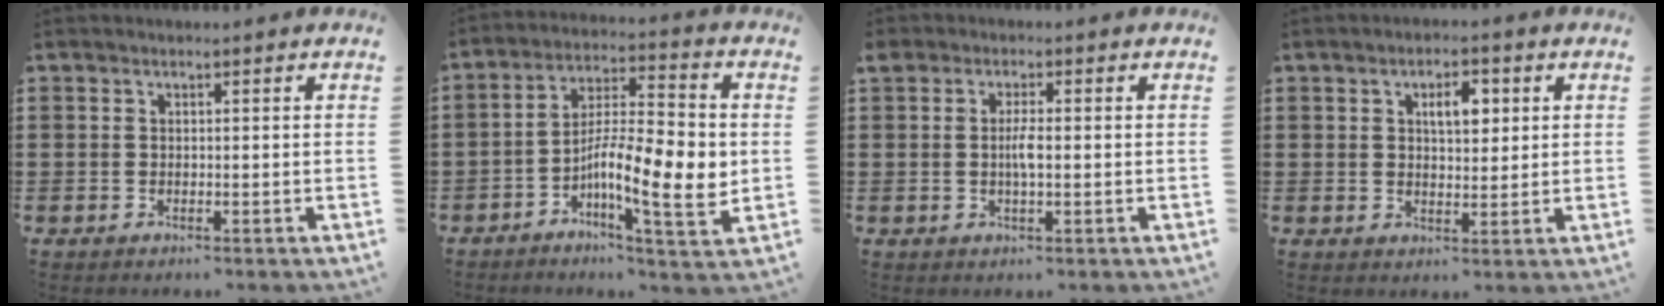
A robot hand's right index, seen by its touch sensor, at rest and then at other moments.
{"total": 11.5, "force": [-2.2, 2.8, 11.0], "torque": [-0.207, -0.004, -0.041]}
{"total": 2.8, "force": [-0.1, 0.8, 2.7], "torque": [-0.051, -0.001, -0.003]}
{"total": 4.1, "force": [1.4, 1.9, 3.4], "torque": [-0.048, 0.002, 0.017]}